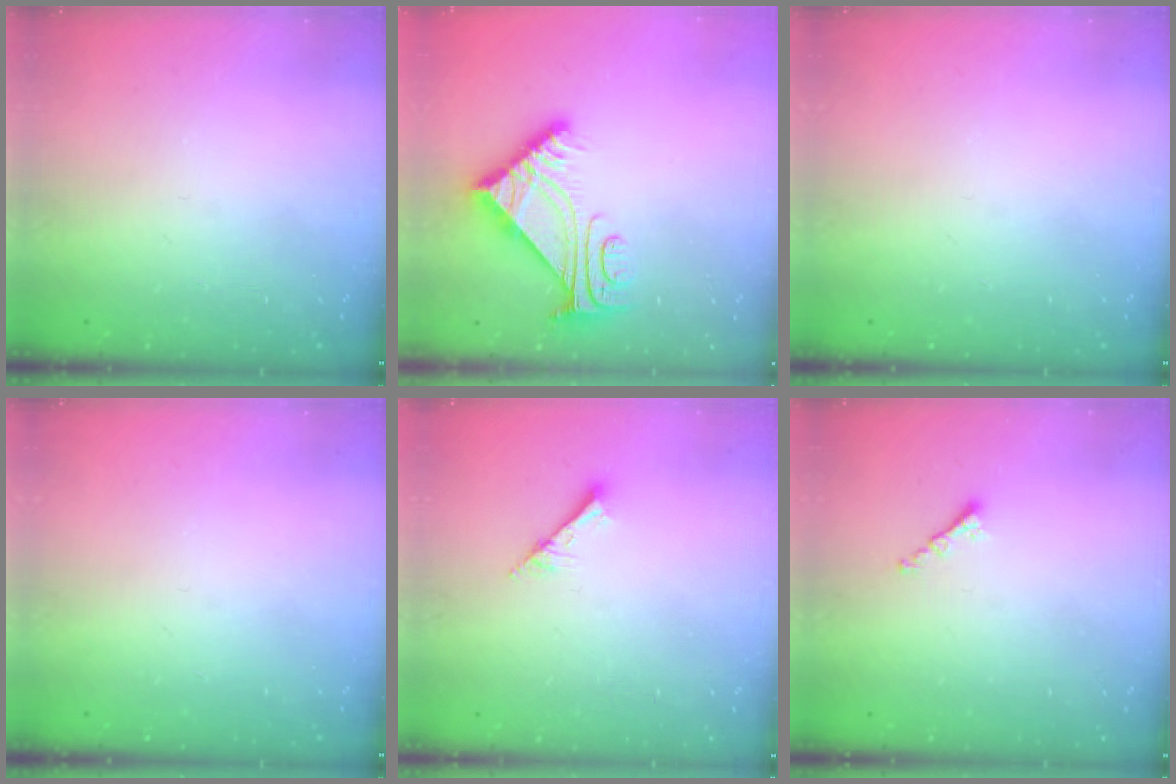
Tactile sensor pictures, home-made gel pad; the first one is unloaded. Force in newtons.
{"total": 7.3, "press": 7.2, "slide": 0.7}
{"total": 0.0}
{"total": 0.0}
{"total": 2.0, "press": 2.0, "slide": 0.1}
{"total": 1.3, "press": 1.2, "slide": 0.5}